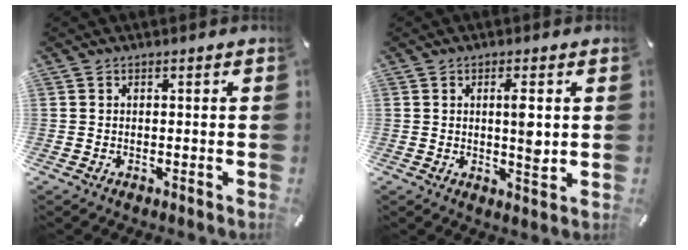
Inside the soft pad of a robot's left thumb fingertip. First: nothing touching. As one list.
[{"total": 5.8, "force": [1.1, 1.4, 5.5], "torque": [-0.082, -0.012, 0.013]}]